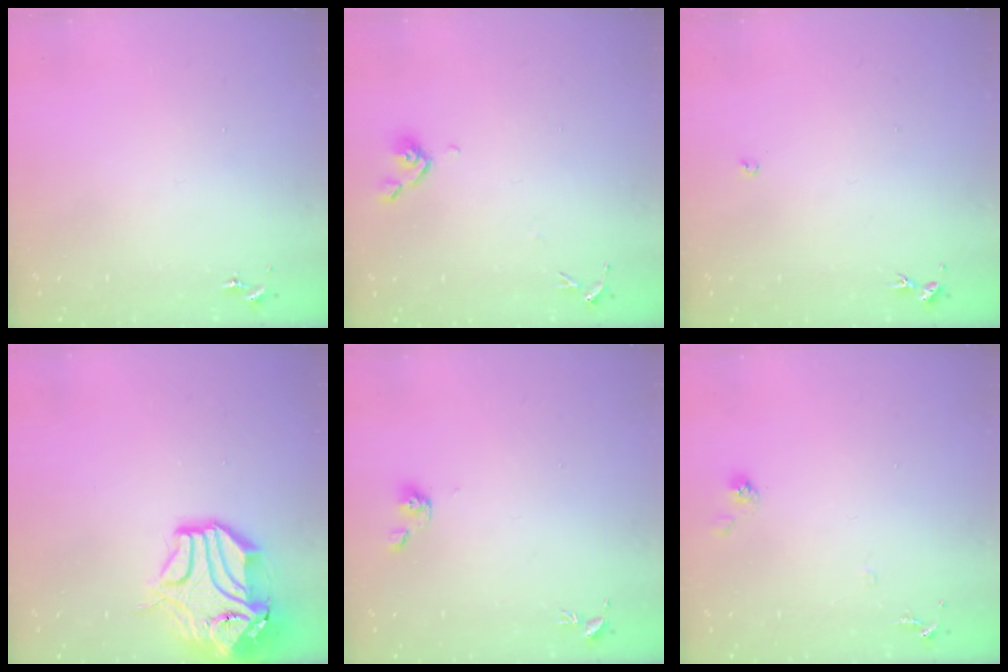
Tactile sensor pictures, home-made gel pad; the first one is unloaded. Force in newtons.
{"total": 5.8, "press": 5.8, "slide": 0.7}
{"total": 2.7, "press": 2.7, "slide": 0.5}
{"total": 16.2, "press": 16.1, "slide": 2.2}
{"total": 5.2, "press": 4.6, "slide": 2.3}
{"total": 7.3, "press": 7.3, "slide": 0.4}